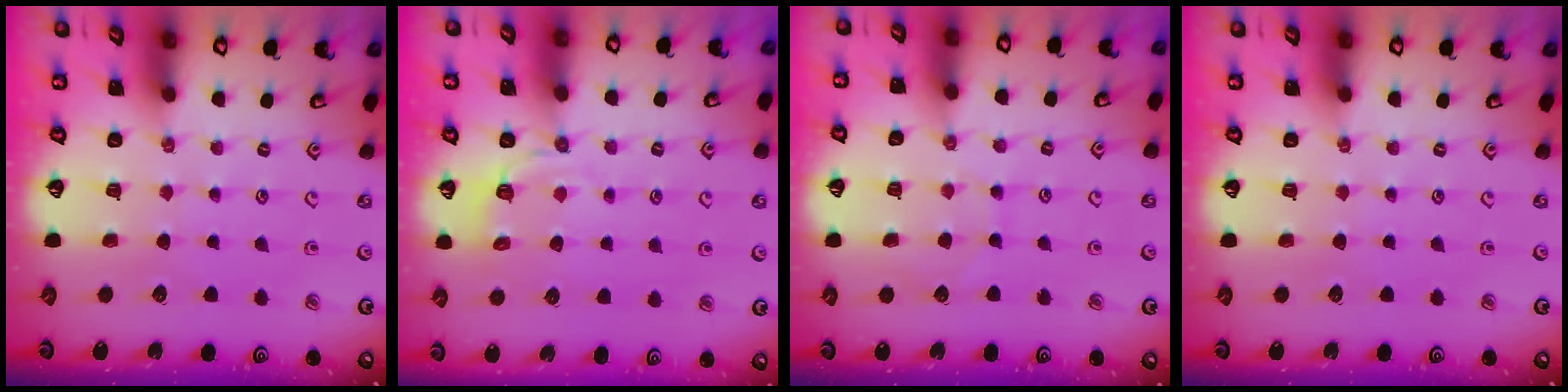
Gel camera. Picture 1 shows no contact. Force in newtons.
{"total": 3.8, "press": 3.3, "slide": 2.0}
{"total": 5.1, "press": 5.0, "slide": 0.5}
{"total": 0.0}